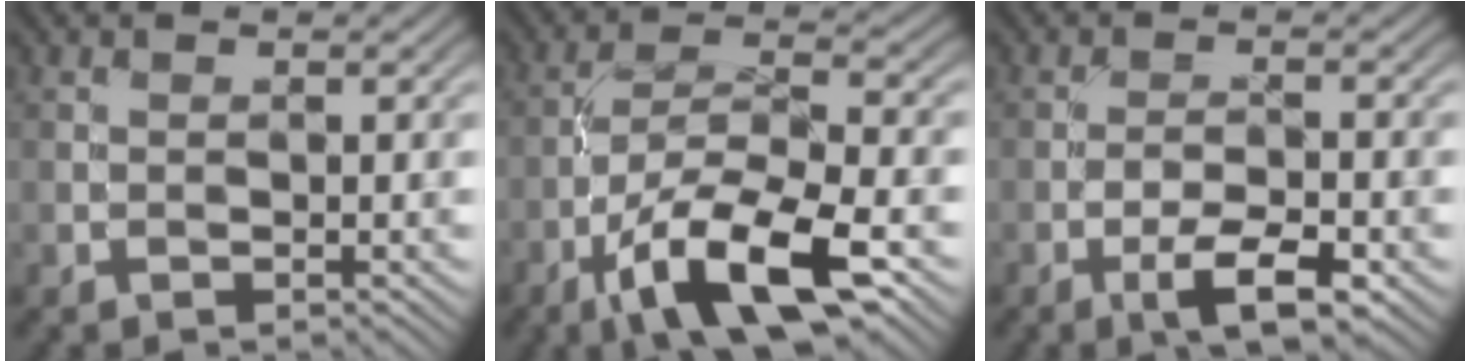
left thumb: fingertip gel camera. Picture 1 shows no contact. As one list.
[{"total": 12.0, "force": [-6.3, 3.5, 9.6], "torque": [-0.177, -0.001, -0.119]}, {"total": 5.3, "force": [-2.9, 1.5, 4.2], "torque": [-0.076, 0.004, -0.049]}]